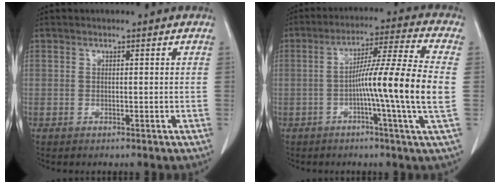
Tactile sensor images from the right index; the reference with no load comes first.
{"total": 13.8, "force": [-1.8, -1.9, 13.6], "torque": [-0.221, -0.001, -0.039]}